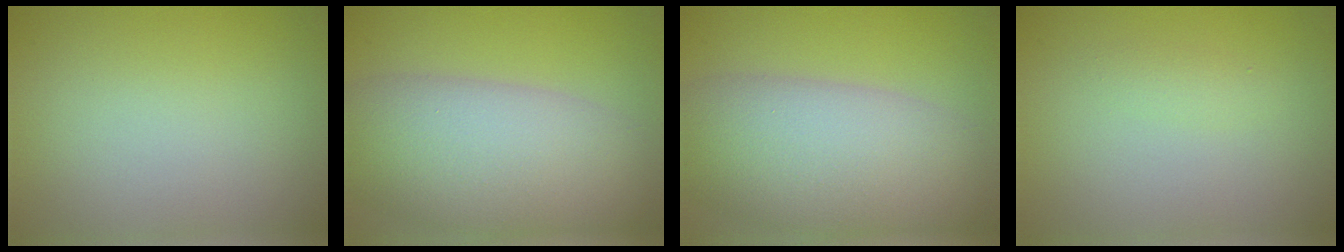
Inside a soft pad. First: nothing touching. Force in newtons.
{"total": 10.2, "press": 10.2, "slide": 0.5}
{"total": 10.2, "press": 10.2, "slide": 0.5}
{"total": 0.9, "press": 0.9, "slide": 0.1}